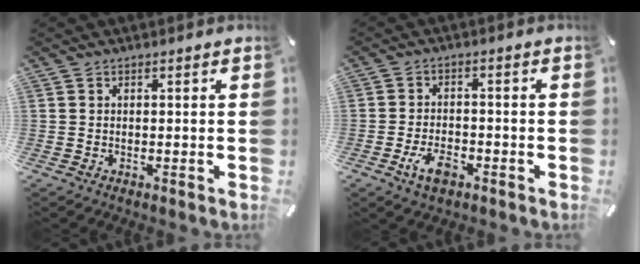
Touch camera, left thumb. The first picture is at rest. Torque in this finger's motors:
{"motor_torque": [0.03, 0.45, 0.15, -0.02, 0.06]}